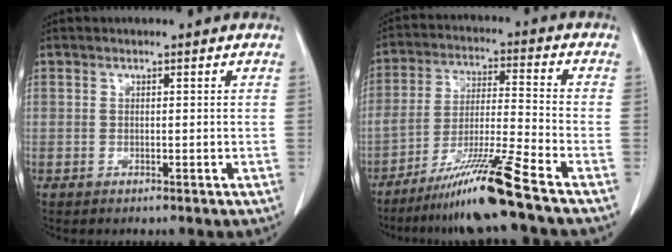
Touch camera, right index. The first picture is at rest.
{"total": 12.0, "force": [-8.8, -2.0, 7.9], "torque": [-0.144, -0.026, -0.160]}